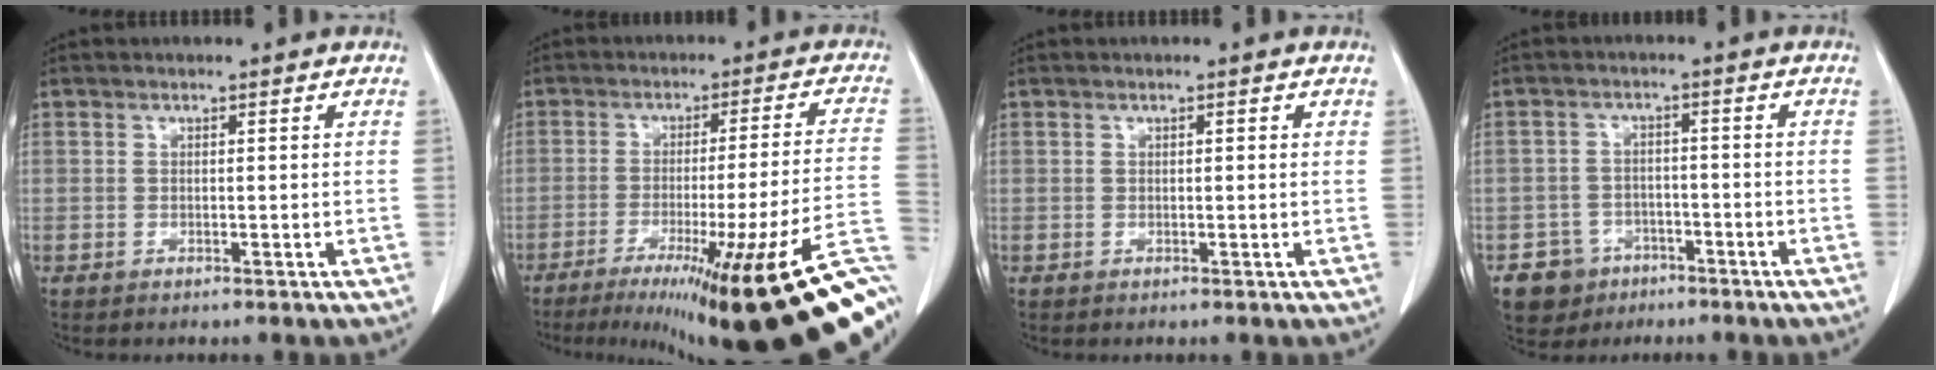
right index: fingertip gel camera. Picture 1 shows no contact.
{"total": 28.9, "force": [-16.5, 0.7, 23.7], "torque": [-0.209, -0.031, -0.235]}
{"total": 0.6, "force": [0.3, 0.2, 0.5], "torque": [-0.008, 0.001, 0.003]}
{"total": 5.7, "force": [-3.2, 4.6, 0.4], "torque": [-0.005, 0.011, -0.048]}